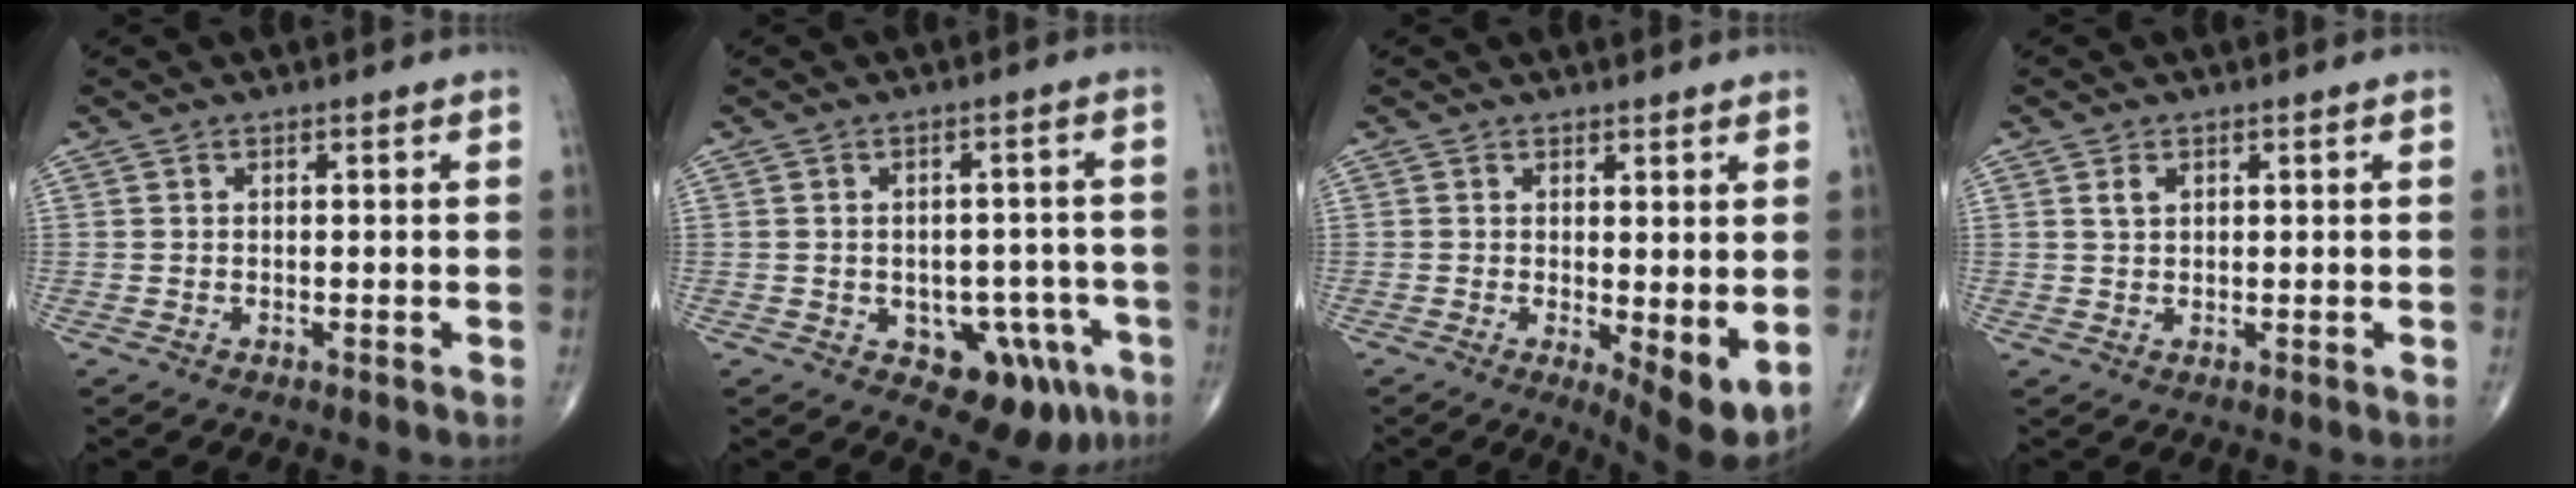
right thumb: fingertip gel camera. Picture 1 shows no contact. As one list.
[{"total": 11.2, "force": [-4.8, 7.1, 7.2], "torque": [-0.047, 0.026, -0.052]}, {"total": 7.1, "force": [-0.3, 2.3, 6.7], "torque": [-0.093, -0.021, 0.000]}, {"total": 1.7, "force": [0.8, 1.1, 1.0], "torque": [-0.020, 0.001, 0.017]}]